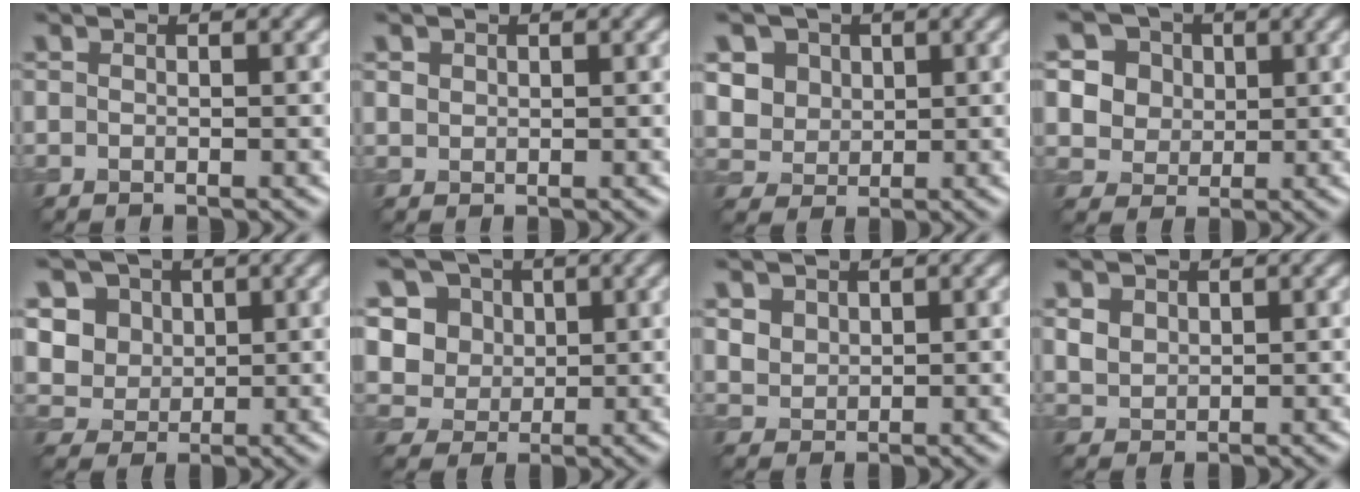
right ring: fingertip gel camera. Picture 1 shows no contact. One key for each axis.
{"total": 0.9, "fx": 0.5, "fy": 0.7, "fz": 0.2, "tx": -0.004, "ty": -0.001, "tz": 0.012}
{"total": 6.4, "fx": 2.7, "fy": 5.2, "fz": 2.5, "tx": -0.060, "ty": 0.011, "tz": 0.044}
{"total": 6.8, "fx": 2.8, "fy": 5.6, "fz": 2.8, "tx": -0.060, "ty": 0.014, "tz": 0.038}
{"total": 7.0, "fx": 2.7, "fy": 5.9, "fz": 2.9, "tx": -0.065, "ty": 0.012, "tz": 0.043}
{"total": 6.4, "fx": 2.3, "fy": 5.4, "fz": 2.4, "tx": -0.053, "ty": 0.001, "tz": 0.039}
{"total": 2.8, "fx": 1.6, "fy": 2.0, "fz": 1.1, "tx": -0.034, "ty": 0.000, "tz": 0.038}
{"total": 2.2, "fx": 1.0, "fy": 1.7, "fz": 1.0, "tx": -0.024, "ty": -0.004, "tz": 0.023}